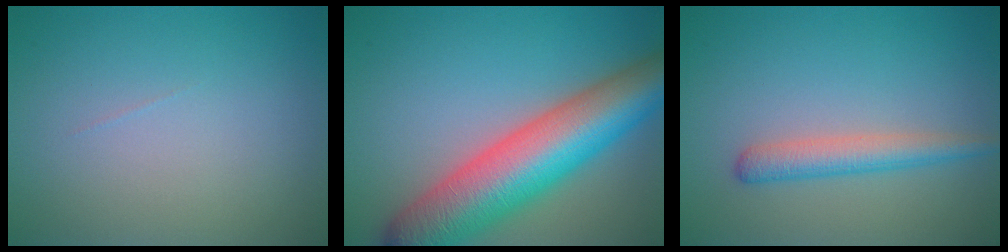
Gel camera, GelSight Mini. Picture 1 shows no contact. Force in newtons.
{"total": 11.7, "press": 11.7, "slide": 0.5}
{"total": 2.8, "press": 2.8, "slide": 0.1}